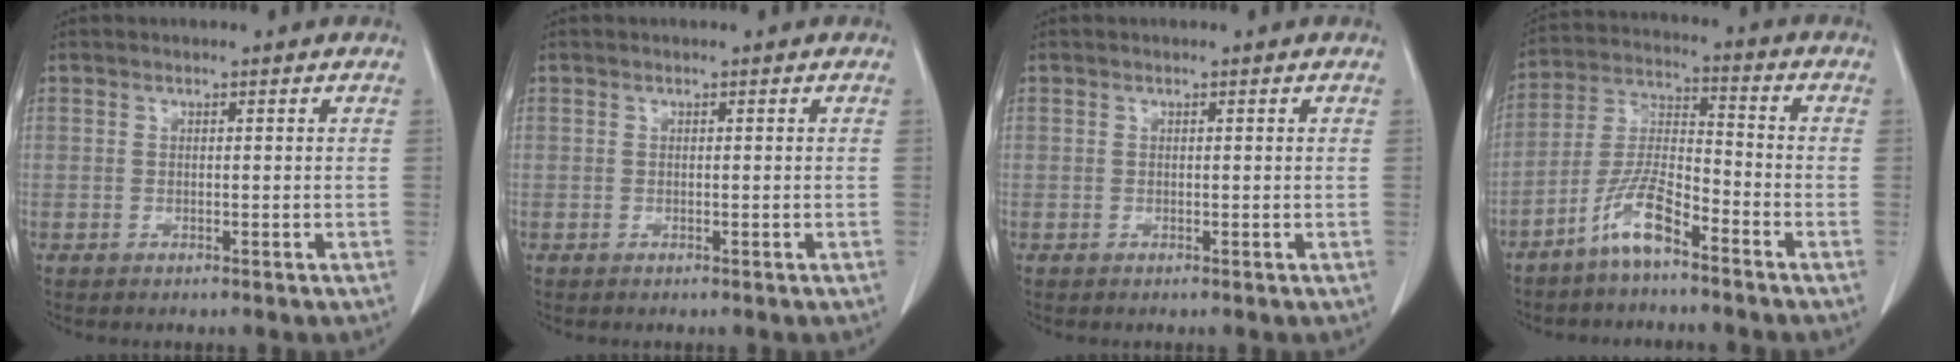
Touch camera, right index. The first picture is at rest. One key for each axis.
{"total": 0.0}
{"total": 0.0}
{"total": 8.3, "fx": -5.6, "fy": 1.6, "fz": 5.9, "tx": -0.131, "ty": -0.002, "tz": -0.114}